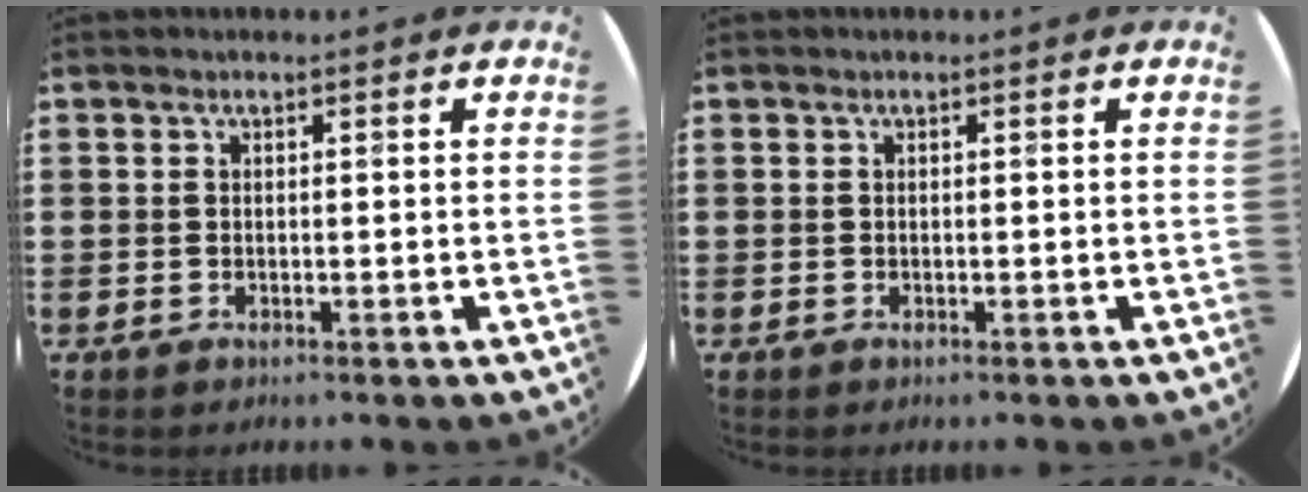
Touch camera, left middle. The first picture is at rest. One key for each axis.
{"total": 0.0}